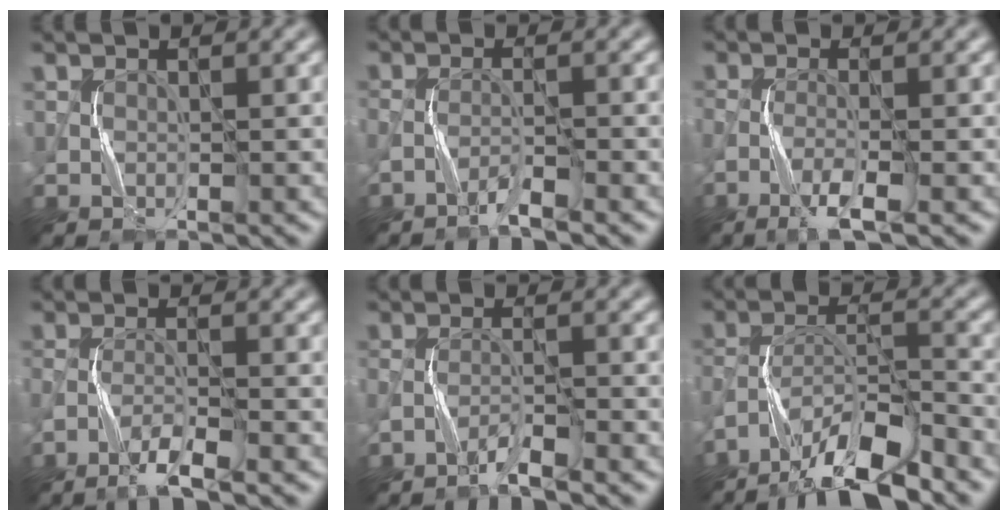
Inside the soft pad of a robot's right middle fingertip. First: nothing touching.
{"total": 2.1, "force": [-1.5, 0.1, 1.5], "torque": [-0.031, 0.004, -0.037]}
{"total": 3.2, "force": [-1.6, 0.4, 2.8], "torque": [-0.059, 0.000, -0.039]}
{"total": 3.4, "force": [-2.2, 0.3, 2.5], "torque": [-0.053, 0.002, -0.054]}
{"total": 2.4, "force": [-1.8, 0.1, 1.6], "torque": [-0.034, 0.005, -0.042]}
{"total": 9.3, "force": [-7.4, 1.9, 5.3], "torque": [-0.093, 0.010, -0.135]}